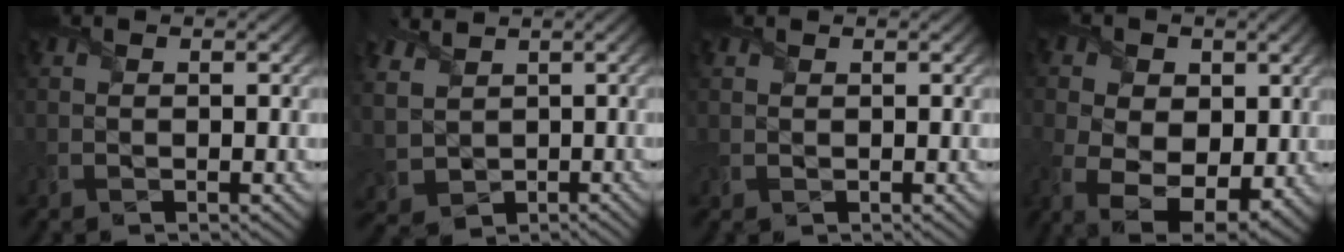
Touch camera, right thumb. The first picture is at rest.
{"total": 4.8, "force": [1.9, 4.1, 1.8], "torque": [-0.091, 0.001, 0.033]}
{"total": 0.7, "force": [0.5, 0.4, -0.1], "torque": [-0.006, -0.001, 0.008]}
{"total": 10.5, "force": [-0.7, 7.6, 7.3], "torque": [-0.168, -0.021, 0.003]}